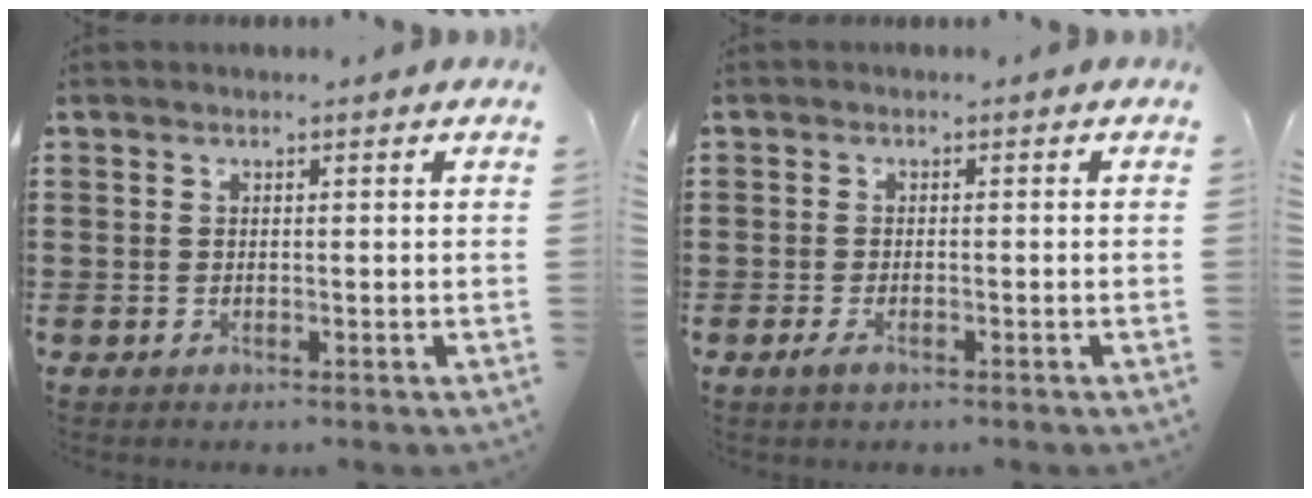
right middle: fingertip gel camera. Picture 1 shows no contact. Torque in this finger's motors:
{"motor_torque": [0.48, 0.42, 0.00, 0.05]}